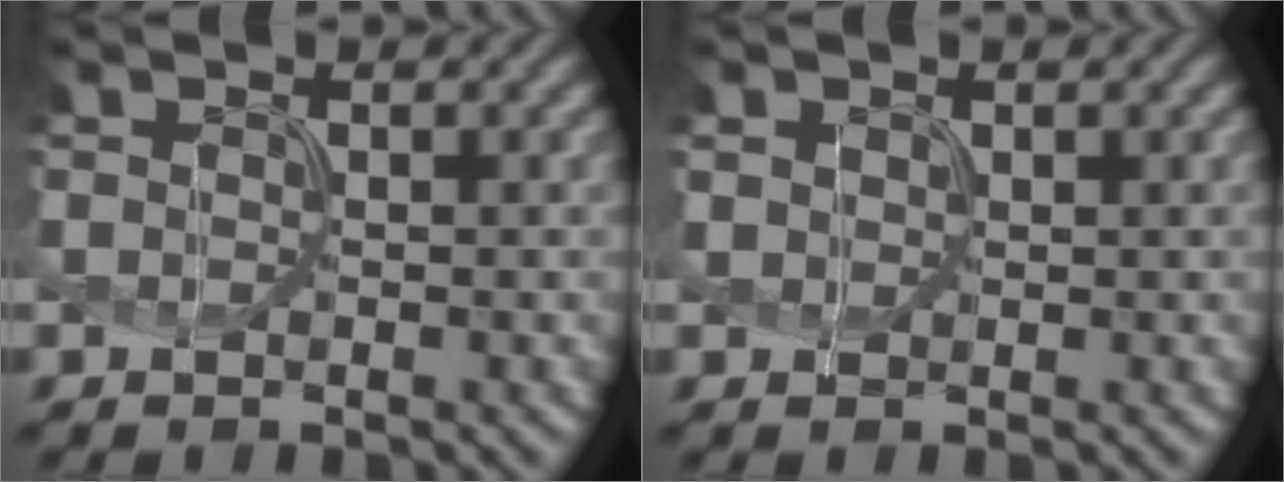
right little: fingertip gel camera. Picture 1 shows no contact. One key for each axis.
{"total": 0.8, "fx": 0.6, "fy": 0.5, "fz": 0.1, "tx": -0.003, "ty": 0.001, "tz": 0.014}